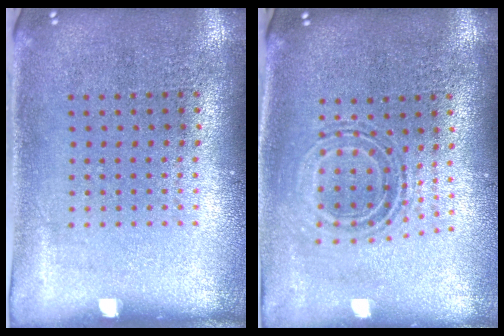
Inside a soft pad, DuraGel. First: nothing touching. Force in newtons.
{"total": 0.7, "press": 0.7, "slide": 0.2}